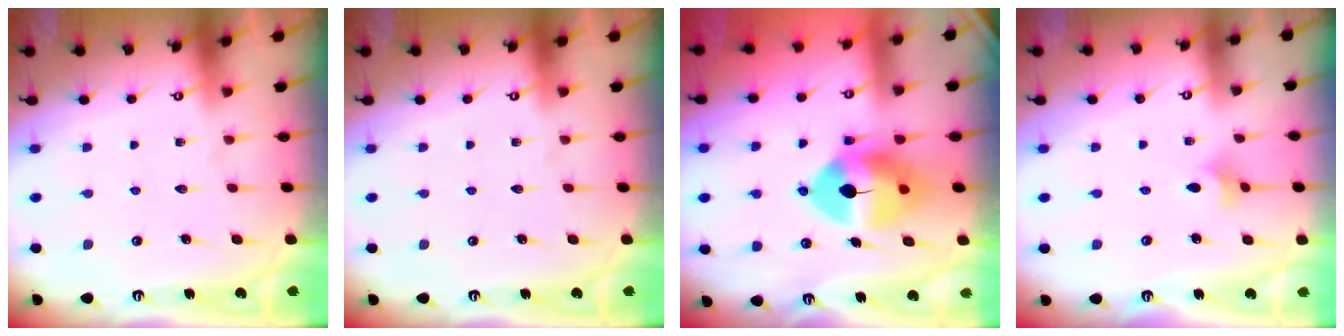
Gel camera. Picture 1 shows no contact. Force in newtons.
{"total": 0.0}
{"total": 12.6, "press": 12.4, "slide": 2.3}
{"total": 2.7, "press": 2.6, "slide": 0.7}